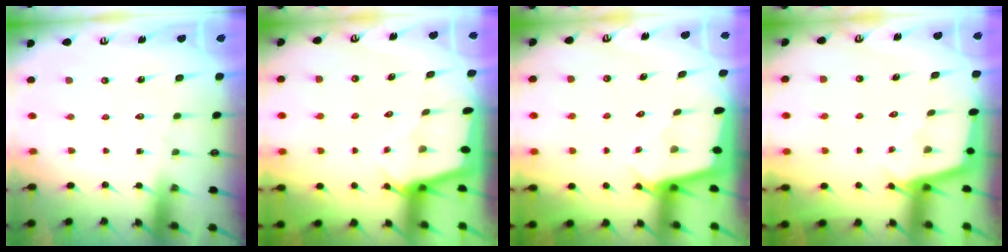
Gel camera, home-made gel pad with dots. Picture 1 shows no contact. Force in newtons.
{"total": 2.2, "press": 2.2, "slide": 0.3}
{"total": 2.5, "press": 2.5, "slide": 0.1}
{"total": 2.4, "press": 2.4, "slide": 0.2}